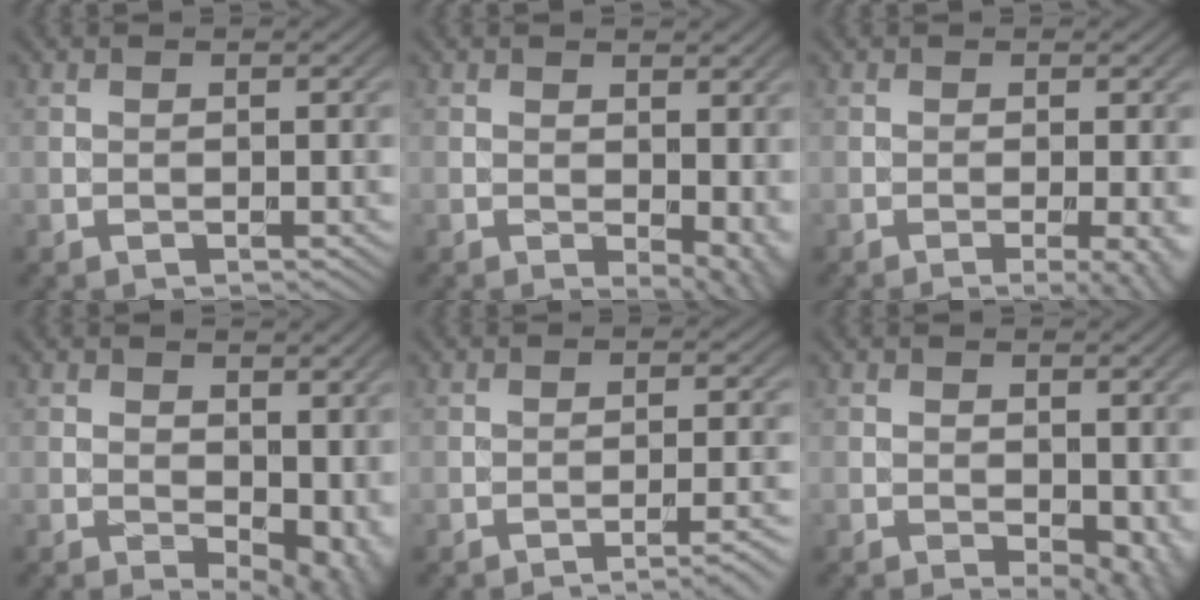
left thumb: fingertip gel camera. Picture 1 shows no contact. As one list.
[{"total": 5.4, "force": [-0.3, 3.0, 4.5], "torque": [-0.056, -0.012, 0.003]}, {"total": 3.9, "force": [-1.1, 0.8, 3.6], "torque": [-0.050, -0.004, -0.014]}, {"total": 8.8, "force": [0.3, 5.5, 6.9], "torque": [-0.094, -0.020, 0.023]}, {"total": 3.8, "force": [-2.4, 0.5, 2.8], "torque": [-0.037, 0.013, -0.045]}, {"total": 5.1, "force": [-0.9, 2.9, 4.1], "torque": [-0.058, -0.015, -0.006]}]